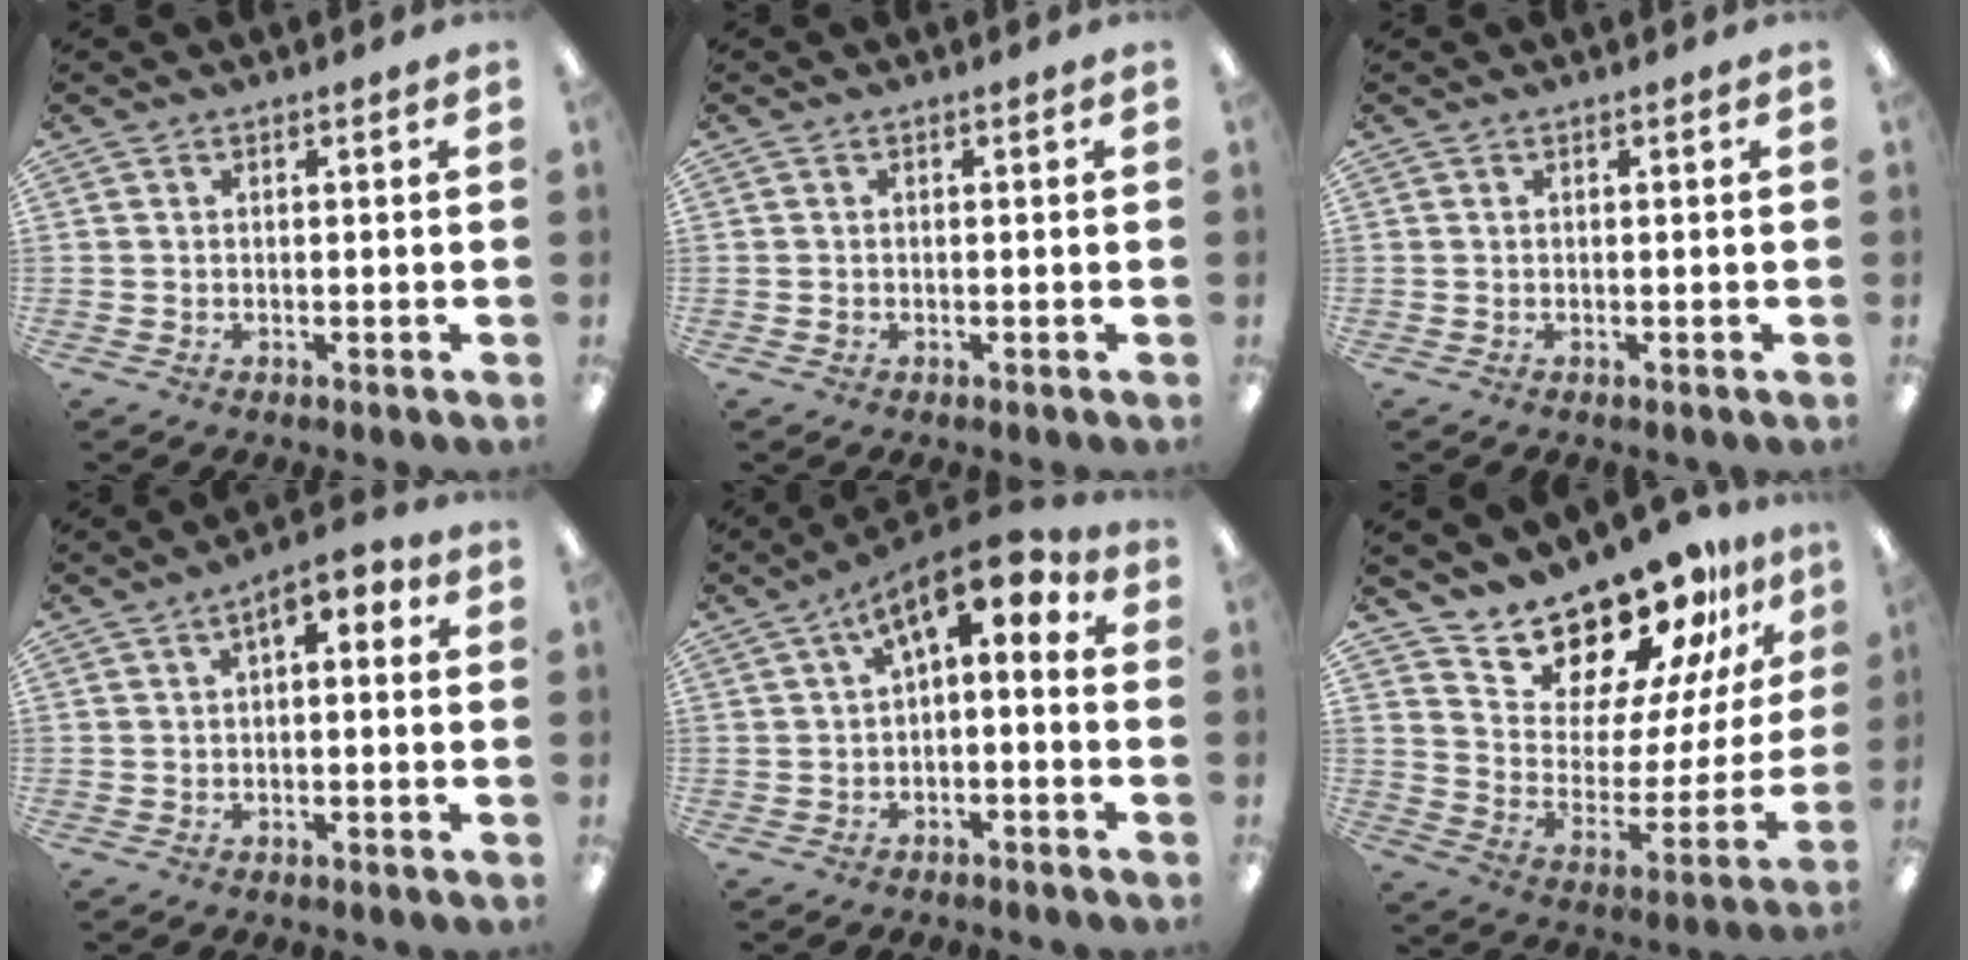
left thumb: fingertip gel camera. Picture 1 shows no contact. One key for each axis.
{"total": 0.6, "fx": -0.2, "fy": 0.5, "fz": 0.2, "tx": -0.004, "ty": 0.003, "tz": -0.005}
{"total": 0.0}
{"total": 4.5, "fx": 1.1, "fy": 2.4, "fz": 3.6, "tx": -0.047, "ty": -0.002, "tz": 0.012}
{"total": 8.7, "fx": 3.0, "fy": 3.4, "fz": 7.4, "tx": -0.111, "ty": -0.016, "tz": 0.048}
{"total": 18.6, "fx": 17.4, "fy": 5.2, "fz": 3.9, "tx": -0.066, "ty": -0.164, "tz": 0.302}